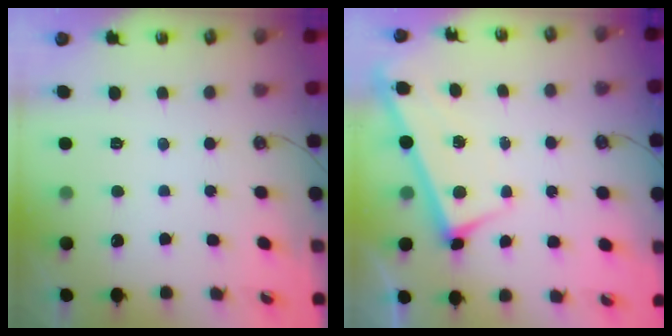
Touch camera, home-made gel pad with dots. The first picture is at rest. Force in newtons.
{"total": 2.8, "press": 2.8, "slide": 0.2}